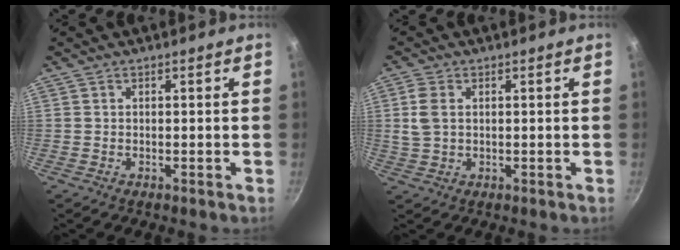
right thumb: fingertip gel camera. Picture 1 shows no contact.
{"total": 4.6, "force": [0.9, 2.9, 3.5], "torque": [-0.076, 0.003, 0.020]}